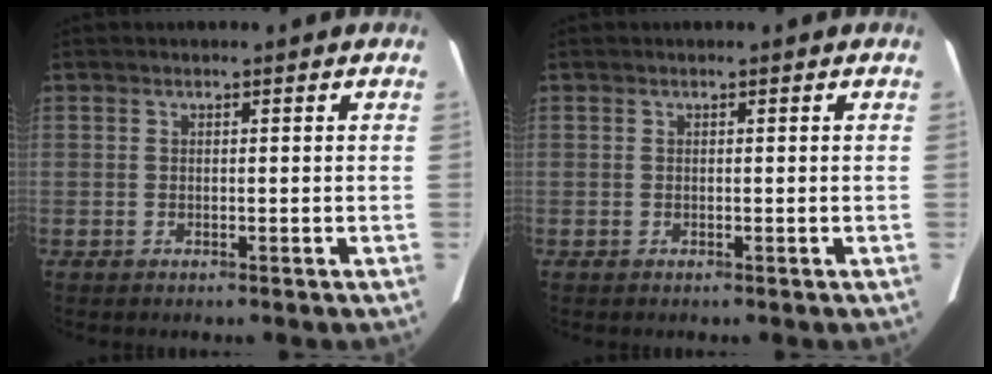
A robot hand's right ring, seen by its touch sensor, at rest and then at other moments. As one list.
[{"total": 0.0}]